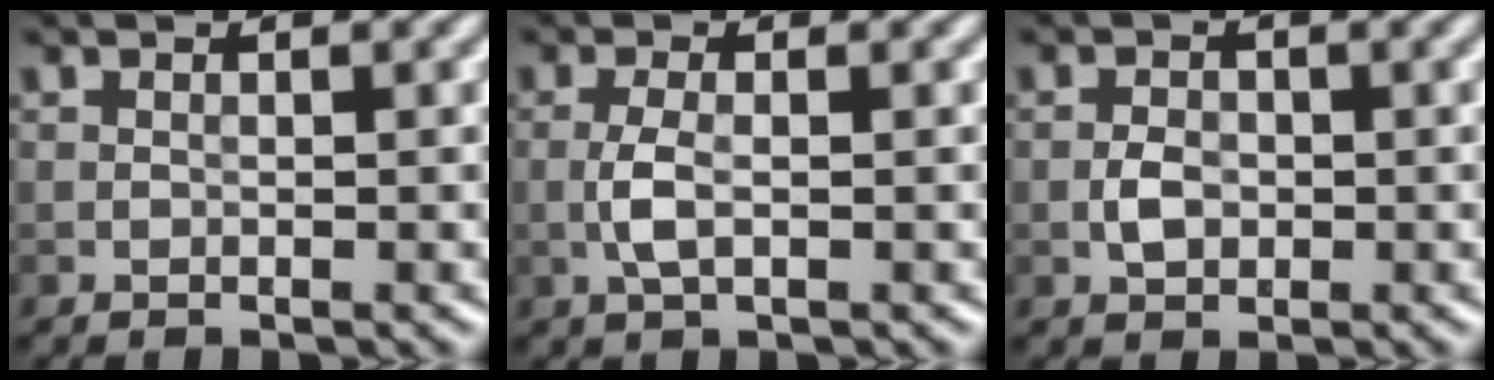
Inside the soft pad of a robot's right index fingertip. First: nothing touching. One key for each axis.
{"total": 2.2, "fx": -0.5, "fy": 0.7, "fz": 2.0, "tx": -0.045, "ty": 0.001, "tz": -0.014}
{"total": 1.8, "fx": -0.4, "fy": 1.3, "fz": 1.2, "tx": -0.021, "ty": 0.002, "tz": -0.011}